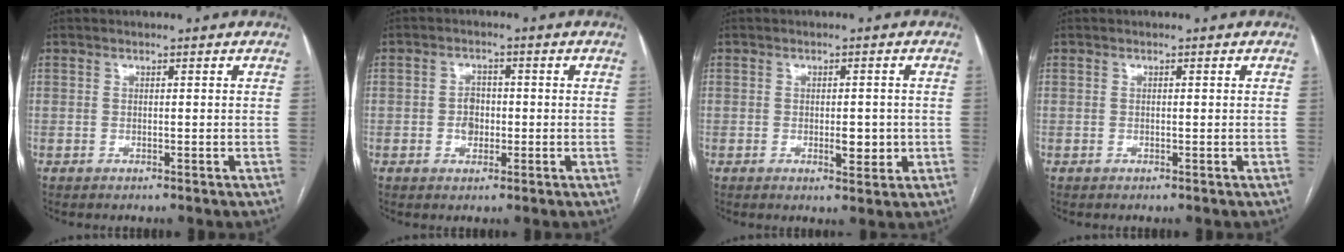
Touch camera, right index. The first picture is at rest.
{"total": 3.0, "force": [-0.4, 2.4, 1.8], "torque": [-0.027, 0.006, -0.007]}
{"total": 3.5, "force": [-0.5, 1.5, 3.2], "torque": [-0.044, -0.002, -0.003]}
{"total": 0.0}